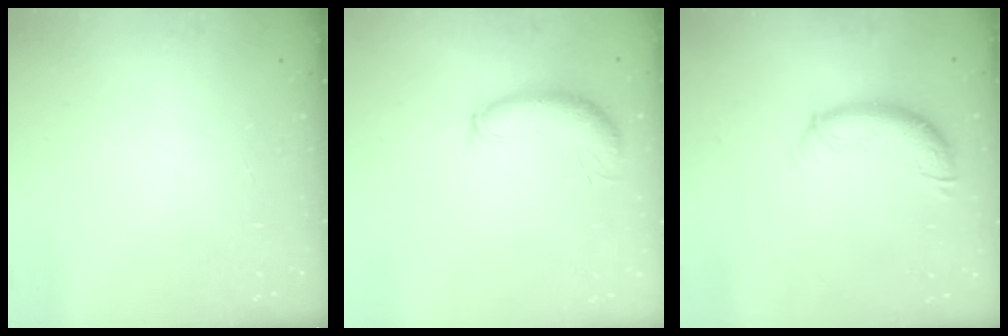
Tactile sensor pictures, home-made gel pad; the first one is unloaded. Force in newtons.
{"total": 8.7, "press": 8.6, "slide": 1.2}
{"total": 10.3, "press": 10.3, "slide": 0.8}